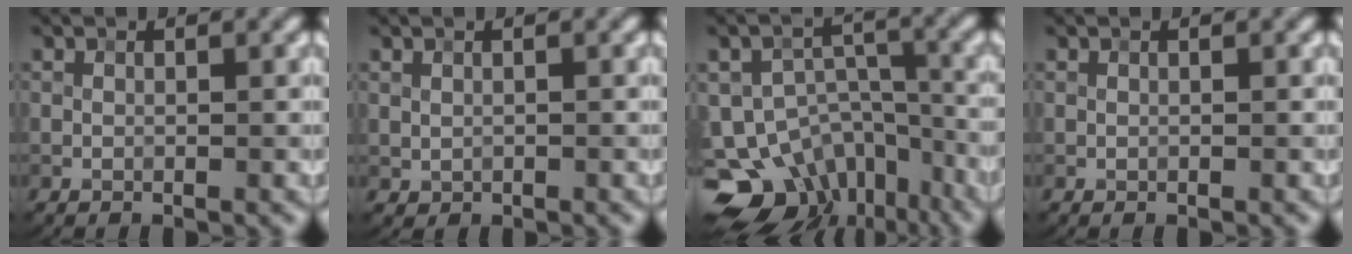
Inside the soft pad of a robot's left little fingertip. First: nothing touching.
{"total": 0.7, "force": [0.1, 0.5, 0.4], "torque": [-0.008, -0.003, 0.005]}
{"total": 13.5, "force": [-8.9, 9.0, 4.7], "torque": [-0.093, -0.008, -0.110]}
{"total": 0.0}